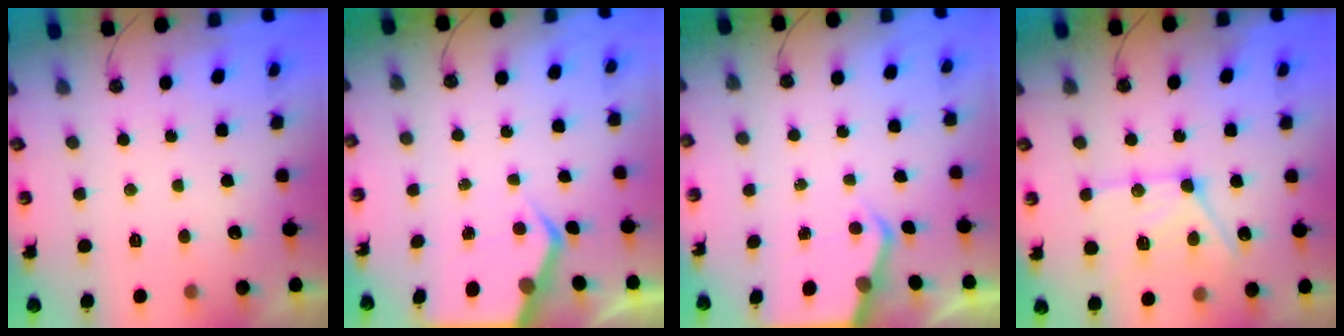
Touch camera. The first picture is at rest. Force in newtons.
{"total": 5.3, "press": 5.3, "slide": 0.5}
{"total": 3.9, "press": 3.9, "slide": 0.5}
{"total": 15.0, "press": 14.9, "slide": 1.7}